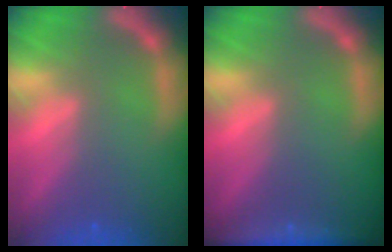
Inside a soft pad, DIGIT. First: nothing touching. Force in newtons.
{"total": 4.0}